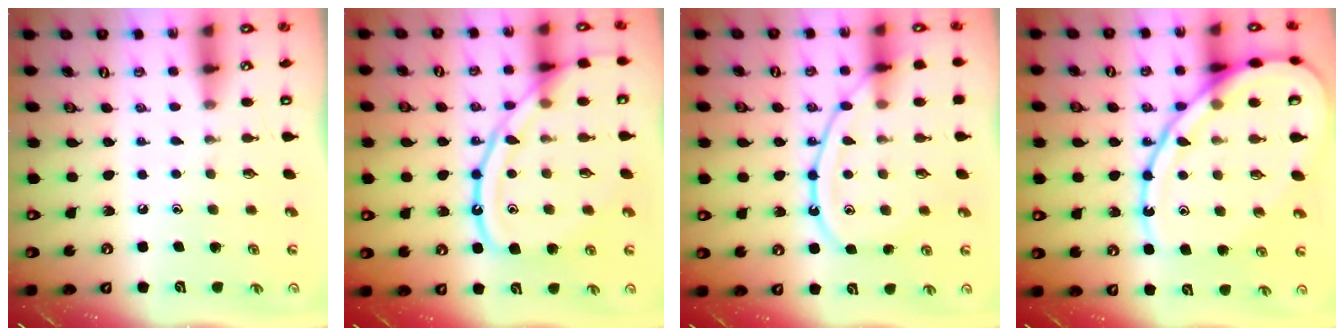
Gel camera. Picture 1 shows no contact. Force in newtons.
{"total": 15.7, "press": 15.6, "slide": 1.4}
{"total": 13.7, "press": 13.6, "slide": 1.5}
{"total": 20.1, "press": 20.0, "slide": 2.2}